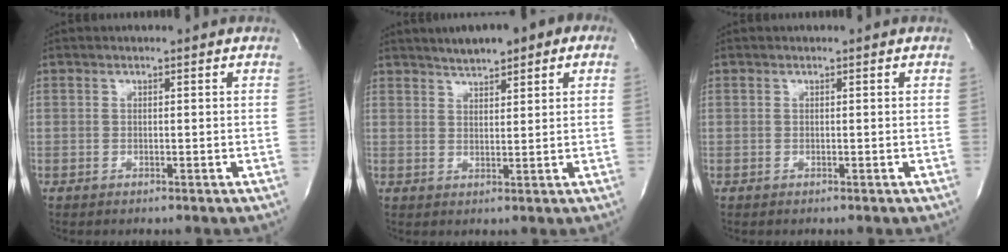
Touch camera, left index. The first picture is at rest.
{"total": 7.6, "force": [4.9, 2.2, 5.4], "torque": [-0.081, 0.024, 0.071]}
{"total": 0.0}